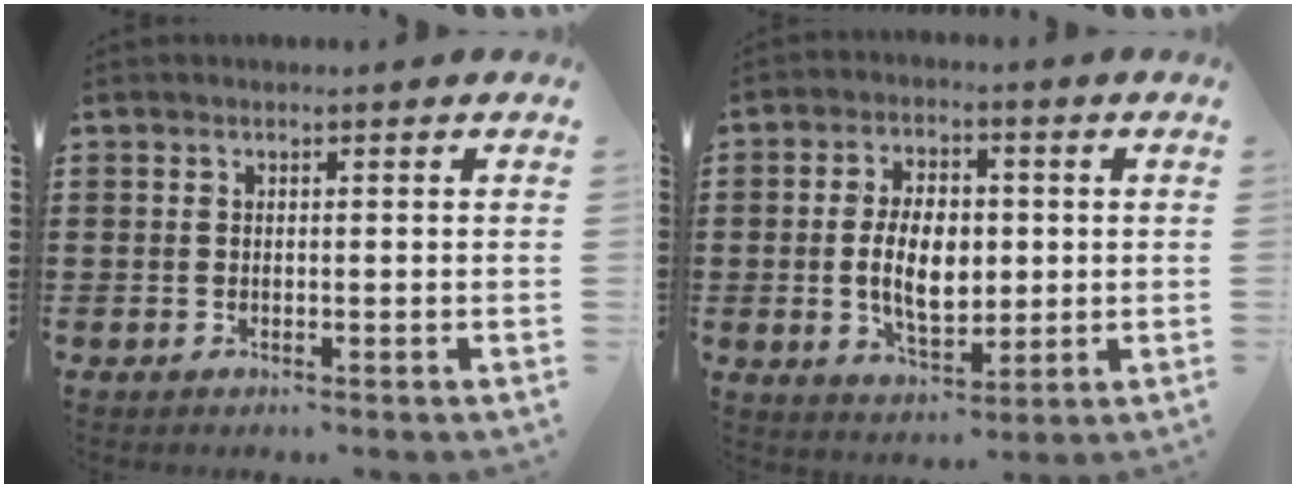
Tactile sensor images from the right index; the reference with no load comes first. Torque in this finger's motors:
{"motor_torque": [2.14, 0.00, 0.37, 0.10]}